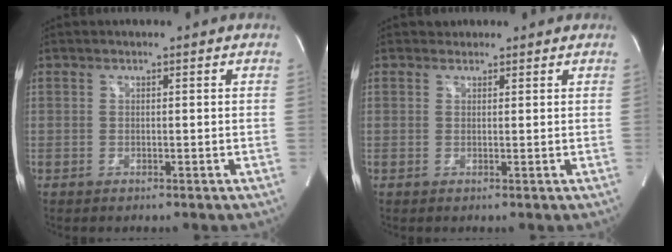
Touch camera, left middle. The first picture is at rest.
{"total": 1.4, "force": [1.1, 0.9, -0.3], "torque": [0.006, 0.014, 0.013]}